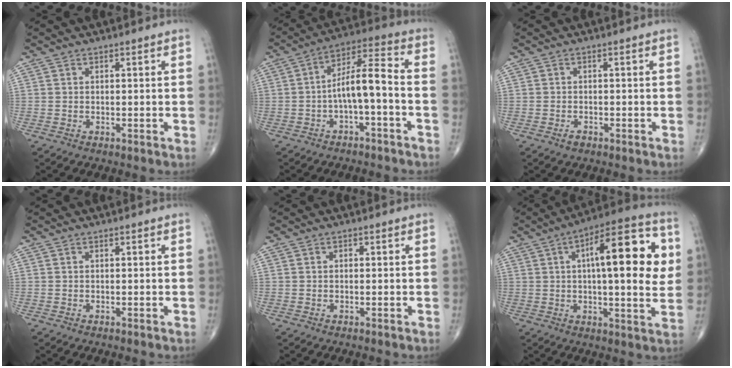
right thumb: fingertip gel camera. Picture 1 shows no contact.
{"total": 9.2, "force": [-2.2, 2.0, 8.7], "torque": [-0.158, 0.054, -0.037]}
{"total": 1.1, "force": [-0.7, 0.6, 0.5], "torque": [-0.008, 0.001, -0.013]}
{"total": 0.0}
{"total": 0.6, "force": [0.0, 0.4, 0.4], "torque": [-0.005, 0.001, 0.000]}
{"total": 20.9, "force": [4.4, 6.7, 19.3], "torque": [-0.251, 0.008, 0.052]}